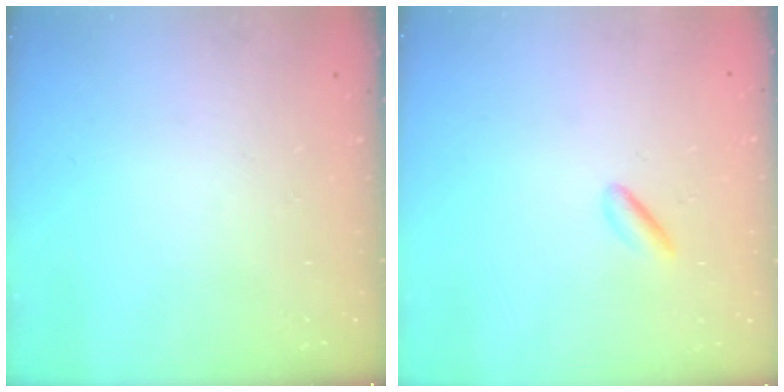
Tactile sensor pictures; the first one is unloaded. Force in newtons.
{"total": 1.4, "press": 1.2, "slide": 0.7}